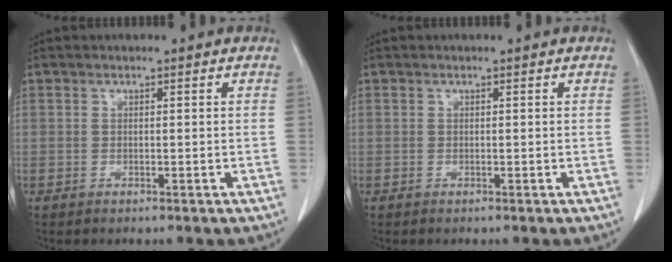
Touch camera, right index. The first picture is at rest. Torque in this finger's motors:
{"motor_torque": [0.00, 0.00, 0.00, 0.00]}